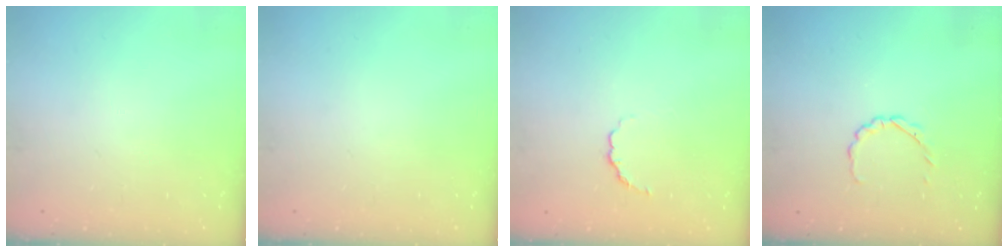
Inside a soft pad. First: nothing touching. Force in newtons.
{"total": 0.0}
{"total": 2.6, "press": 2.4, "slide": 1.0}
{"total": 2.3, "press": 2.1, "slide": 0.8}